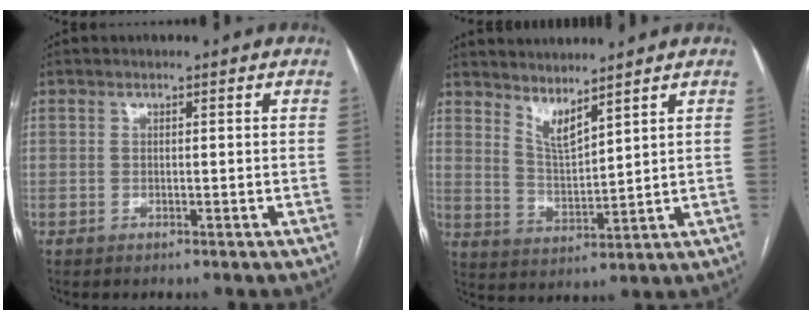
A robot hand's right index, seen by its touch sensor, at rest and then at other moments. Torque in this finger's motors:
{"motor_torque": [-0.09, 0.26, 0.00, 0.02]}